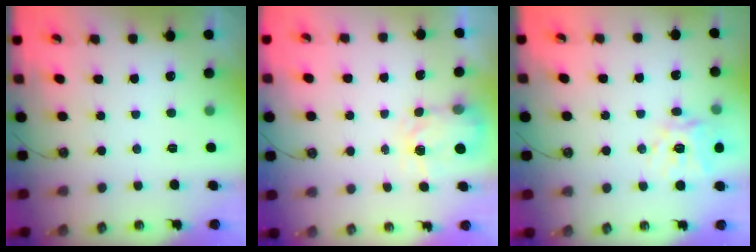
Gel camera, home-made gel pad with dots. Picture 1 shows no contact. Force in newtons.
{"total": 4.0, "press": 3.9, "slide": 0.7}
{"total": 15.2, "press": 15.0, "slide": 1.9}